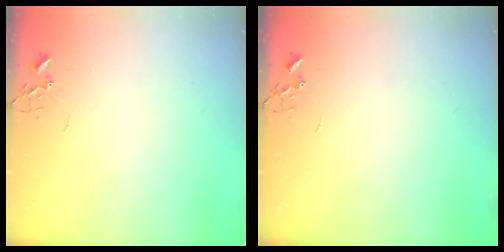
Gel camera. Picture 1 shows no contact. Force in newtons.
{"total": 0.0}